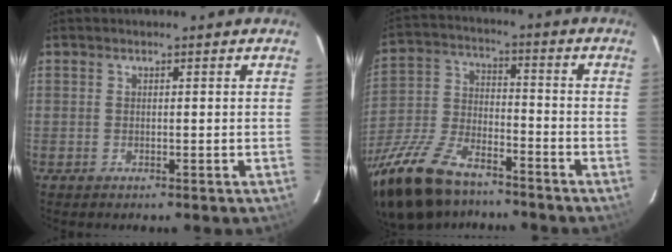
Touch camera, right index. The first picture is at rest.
{"total": 24.6, "force": [-18.2, 10.3, 13.0], "torque": [-0.290, -0.027, -0.316]}